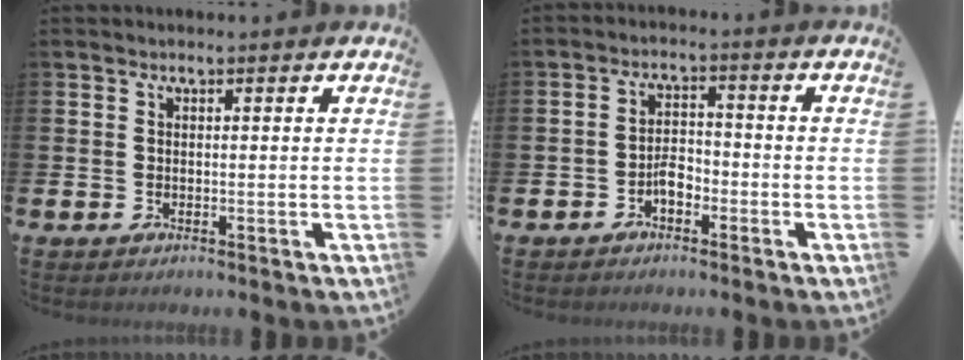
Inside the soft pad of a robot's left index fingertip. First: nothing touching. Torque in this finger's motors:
{"motor_torque": [0.11, 0.22, 0.10, 0.02]}